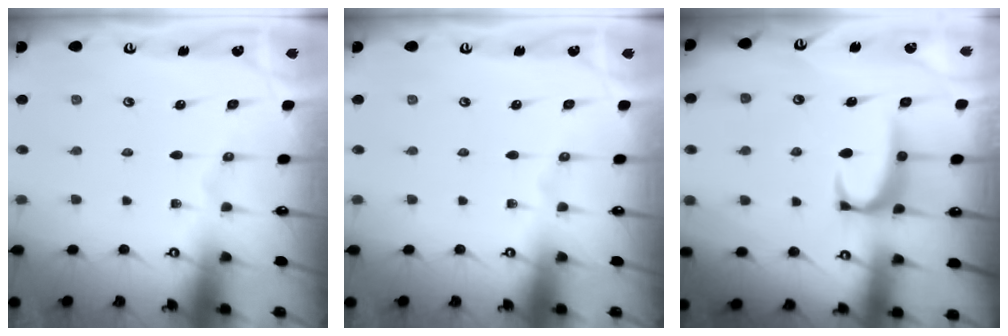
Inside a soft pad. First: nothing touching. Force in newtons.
{"total": 0.0}
{"total": 2.2, "press": 2.1, "slide": 0.6}